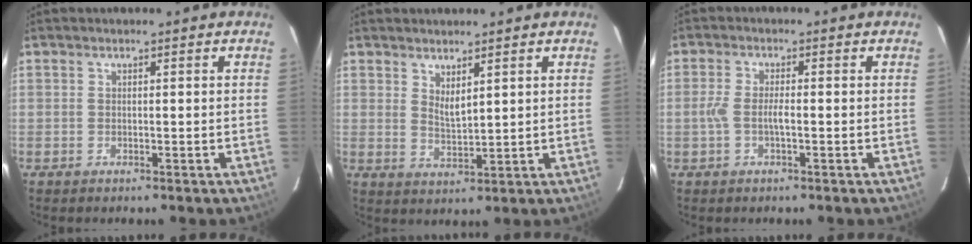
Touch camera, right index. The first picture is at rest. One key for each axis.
{"total": 3.5, "fx": 2.3, "fy": 0.9, "fz": 2.5, "tx": -0.042, "ty": -0.008, "tz": 0.040}
{"total": 3.4, "fx": -0.9, "fy": 0.7, "fz": 3.2, "tx": -0.066, "ty": 0.001, "tz": -0.017}